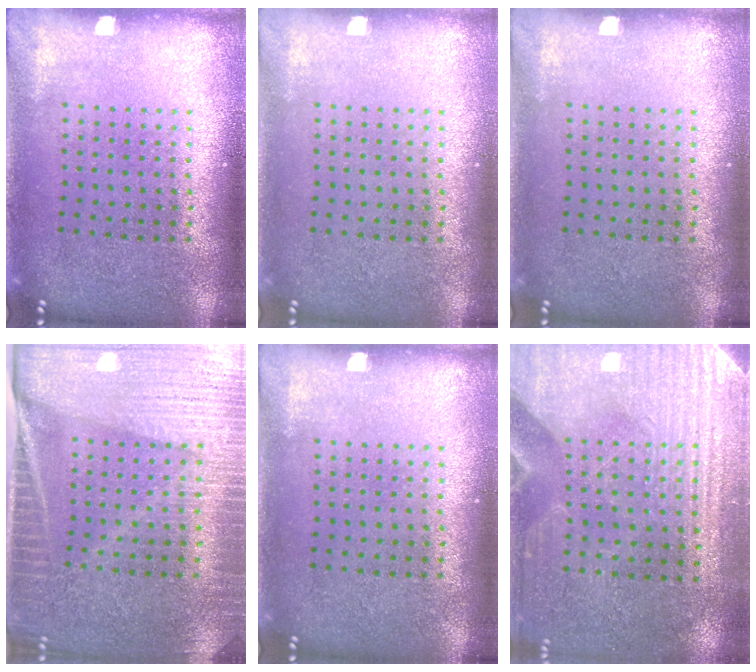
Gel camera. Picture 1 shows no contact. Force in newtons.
{"total": 0.0}
{"total": 0.0}
{"total": 4.1, "press": 3.7, "slide": 1.8}
{"total": 0.0}
{"total": 3.4, "press": 3.2, "slide": 1.2}